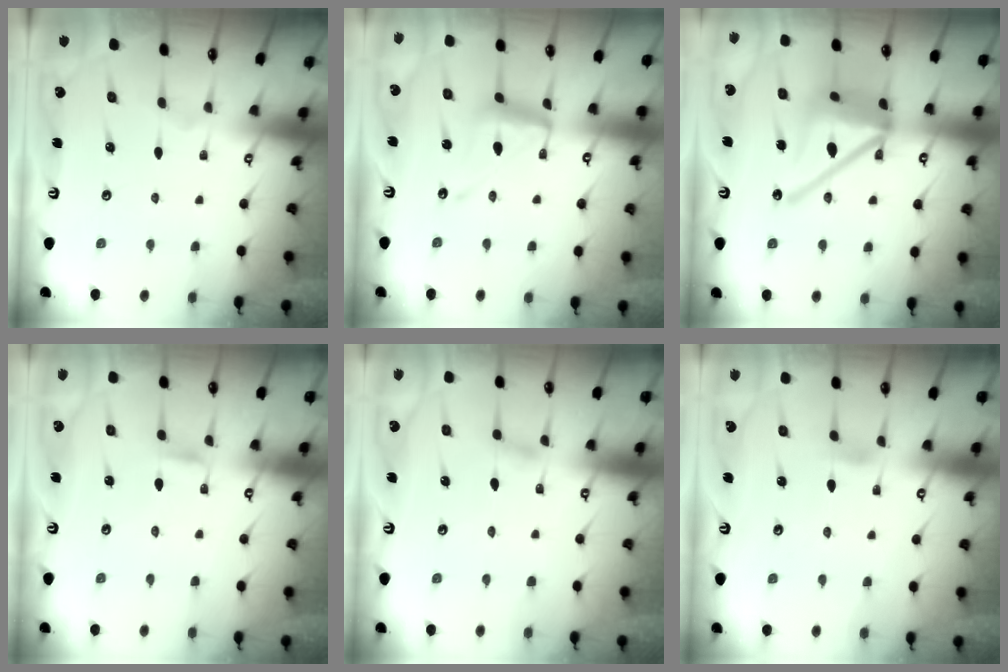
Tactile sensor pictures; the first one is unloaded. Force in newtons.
{"total": 12.9, "press": 12.9, "slide": 1.0}
{"total": 18.7, "press": 18.6, "slide": 1.9}
{"total": 1.8, "press": 1.8, "slide": 0.2}
{"total": 2.8, "press": 2.8, "slide": 0.3}
{"total": 2.8, "press": 2.7, "slide": 0.5}